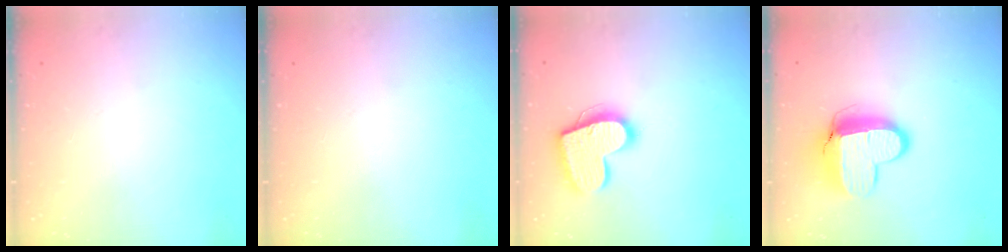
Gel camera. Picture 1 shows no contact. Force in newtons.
{"total": 0.0}
{"total": 16.4, "press": 16.4, "slide": 1.2}
{"total": 12.6, "press": 12.6, "slide": 1.0}